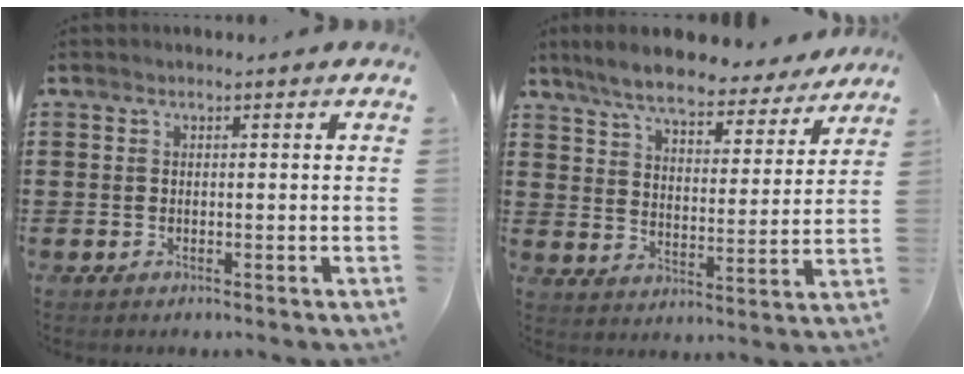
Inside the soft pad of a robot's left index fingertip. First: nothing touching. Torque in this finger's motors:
{"motor_torque": [1.59, -0.55, 0.77, 0.21]}